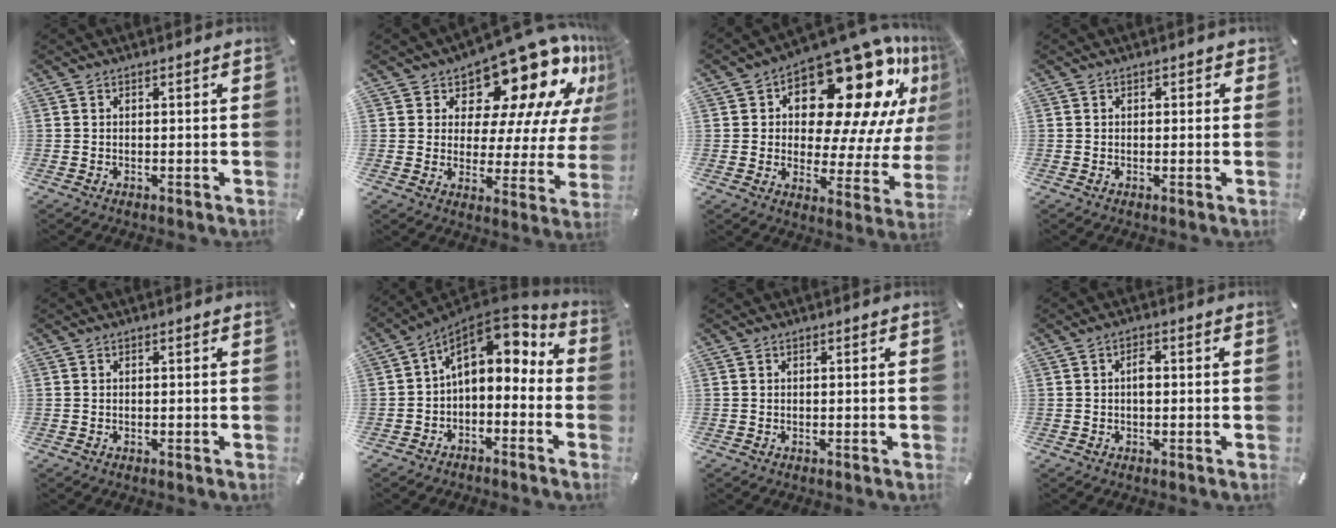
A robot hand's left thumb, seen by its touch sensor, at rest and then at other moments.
{"total": 18.5, "force": [13.8, 8.2, 9.3], "torque": [-0.131, -0.119, 0.230]}
{"total": 24.3, "force": [13.6, 11.2, 16.8], "torque": [-0.227, -0.110, 0.224]}
{"total": 1.0, "force": [0.0, 0.9, 0.4], "torque": [0.001, 0.004, -0.004]}
{"total": 0.0}
{"total": 10.1, "force": [3.7, 6.9, 6.5], "torque": [-0.089, -0.042, 0.066]}
{"total": 0.0}
{"total": 2.6, "force": [0.0, 1.4, 2.2], "torque": [-0.035, 0.002, -0.004]}